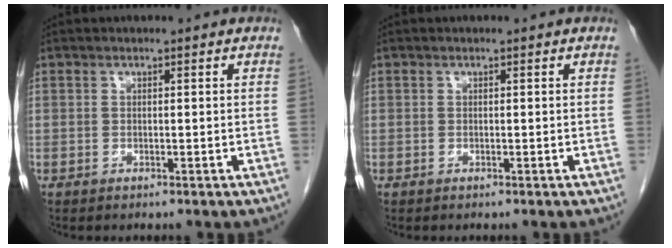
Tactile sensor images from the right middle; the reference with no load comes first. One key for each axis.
{"total": 0.0}